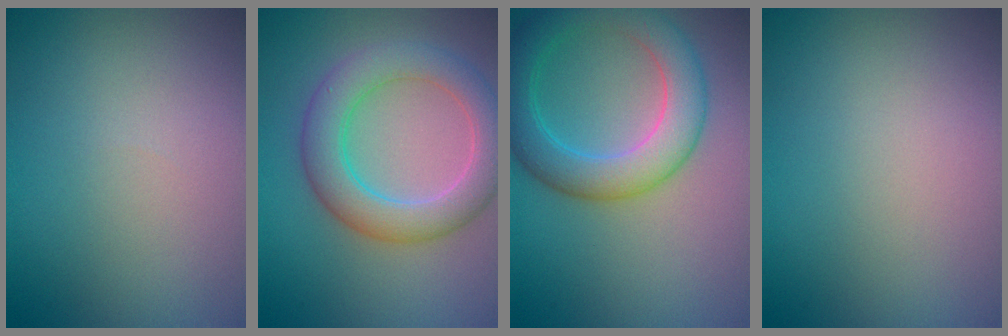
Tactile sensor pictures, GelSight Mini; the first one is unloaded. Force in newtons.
{"total": 5.7, "press": 5.7, "slide": 0.2}
{"total": 6.0, "press": 6.0, "slide": 0.3}
{"total": 0.0}